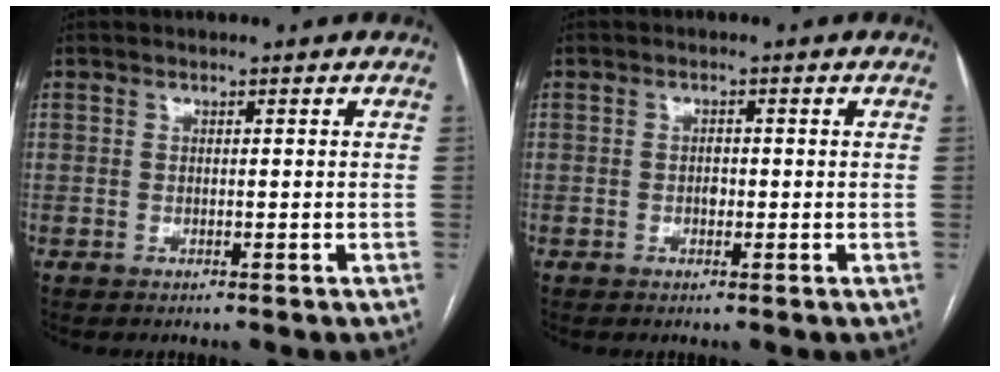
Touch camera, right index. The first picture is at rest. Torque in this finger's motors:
{"motor_torque": [0.19, -0.01, 0.00, 0.02]}